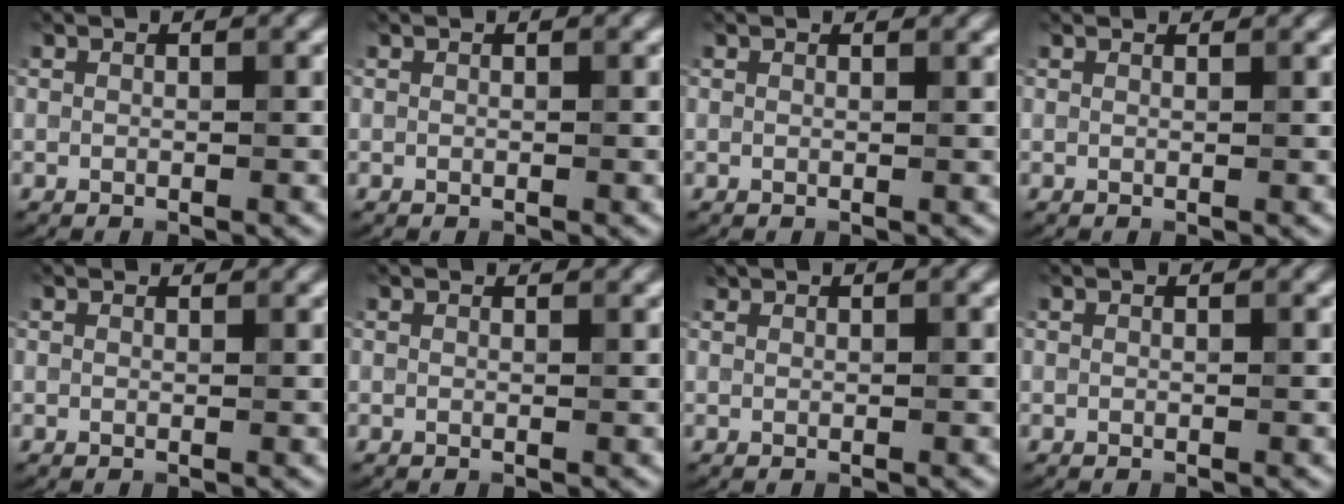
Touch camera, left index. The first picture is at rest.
{"total": 0.0}
{"total": 0.9, "force": [0.9, 0.1, 0.2], "torque": [-0.010, -0.004, 0.009]}
{"total": 1.8, "force": [1.8, 0.2, 0.4], "torque": [-0.018, 0.001, 0.019]}
{"total": 1.7, "force": [1.7, 0.1, 0.3], "torque": [-0.017, 0.000, 0.017]}
{"total": 1.4, "force": [1.3, 0.1, 0.3], "torque": [-0.013, -0.001, 0.013]}
{"total": 0.6, "force": [0.6, 0.1, 0.0], "torque": [0.000, -0.001, 0.015]}
{"total": 0.6, "force": [0.6, 0.0, 0.1], "torque": [-0.005, -0.005, 0.006]}